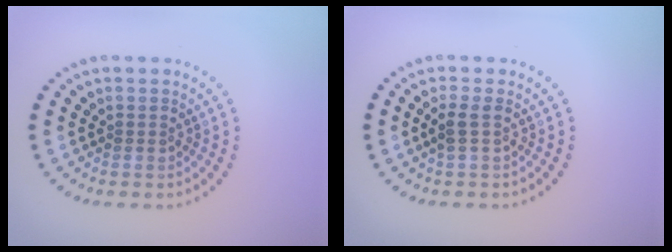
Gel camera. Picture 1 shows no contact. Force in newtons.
{"total": 1.3, "press": 1.1, "slide": 0.7}